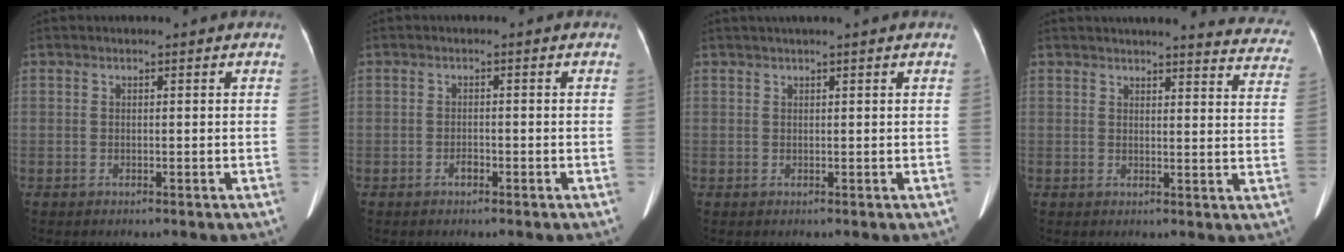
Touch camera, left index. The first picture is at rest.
{"total": 1.1, "force": [-0.8, 0.4, 0.6], "torque": [-0.011, 0.001, -0.012]}
{"total": 2.1, "force": [1.6, -0.5, 1.3], "torque": [-0.019, 0.019, 0.032]}
{"total": 19.8, "force": [18.8, 3.1, 5.5], "torque": [-0.052, -0.063, 0.192]}